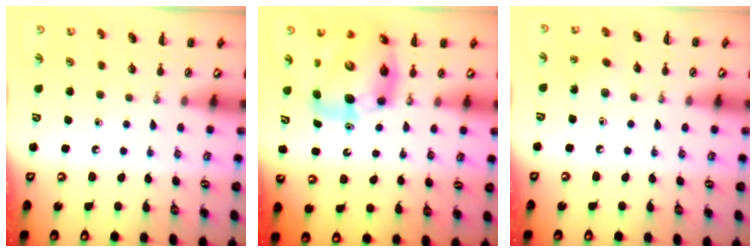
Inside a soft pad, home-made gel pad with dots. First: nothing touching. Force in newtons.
{"total": 14.2, "press": 13.6, "slide": 4.2}
{"total": 3.4, "press": 3.2, "slide": 1.2}